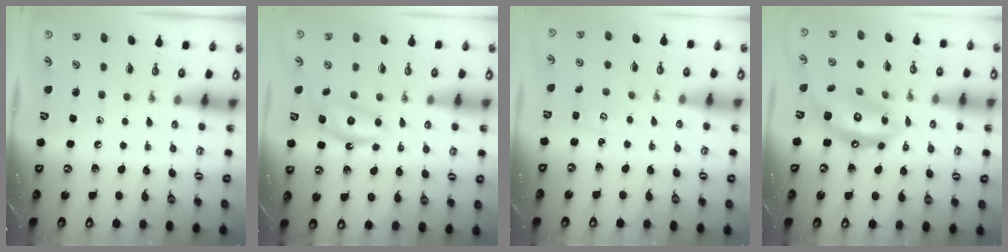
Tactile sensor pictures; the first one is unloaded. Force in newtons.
{"total": 6.9, "press": 6.9, "slide": 0.8}
{"total": 2.5, "press": 2.5, "slide": 0.3}
{"total": 14.7, "press": 14.6, "slide": 1.7}